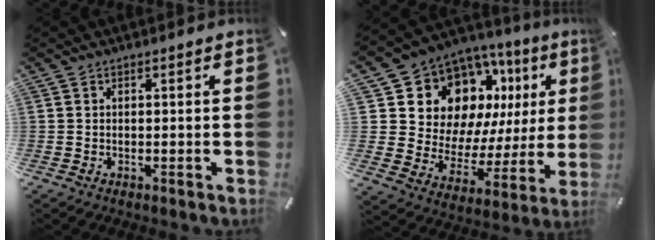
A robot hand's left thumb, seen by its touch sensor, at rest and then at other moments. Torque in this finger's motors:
{"motor_torque": [1.15, 2.36, 1.47, -1.31, 0.07]}